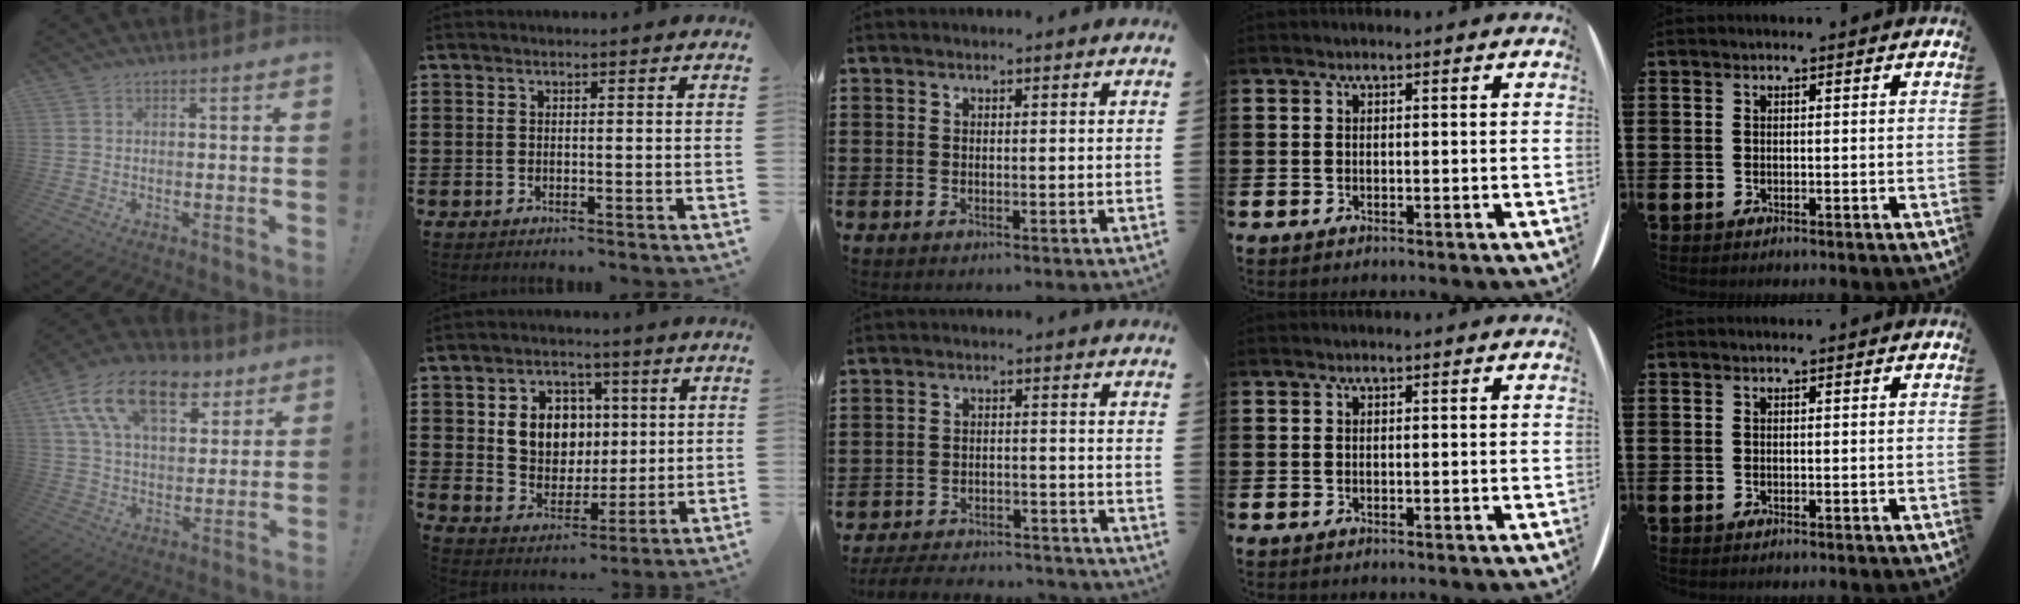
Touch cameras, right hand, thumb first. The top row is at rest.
{"thumb": {"total": 19.6, "force": [10.0, 11.2, 12.7], "torque": [-0.215, -0.038, 0.179]}, "index": {"total": 8.1, "force": [1.7, 6.9, 3.9], "torque": [-0.091, 0.016, 0.029]}, "middle": {"total": 4.8, "force": [-4.7, 0.5, 1.0], "torque": [-0.021, 0.003, -0.095]}}